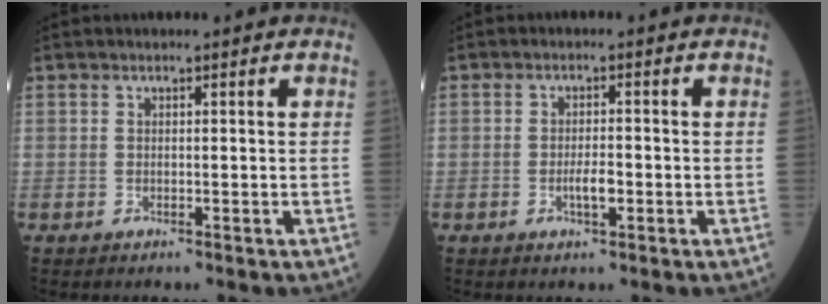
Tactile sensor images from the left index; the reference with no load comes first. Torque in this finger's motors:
{"motor_torque": [0.60, 0.10, 0.05, 0.06]}